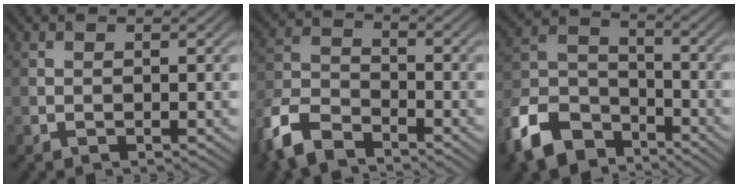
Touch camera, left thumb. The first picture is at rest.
{"total": 8.5, "force": [-6.3, 3.5, 4.4], "torque": [-0.099, -0.012, -0.145]}
{"total": 11.9, "force": [-8.1, 6.5, 5.8], "torque": [-0.136, -0.014, -0.176]}